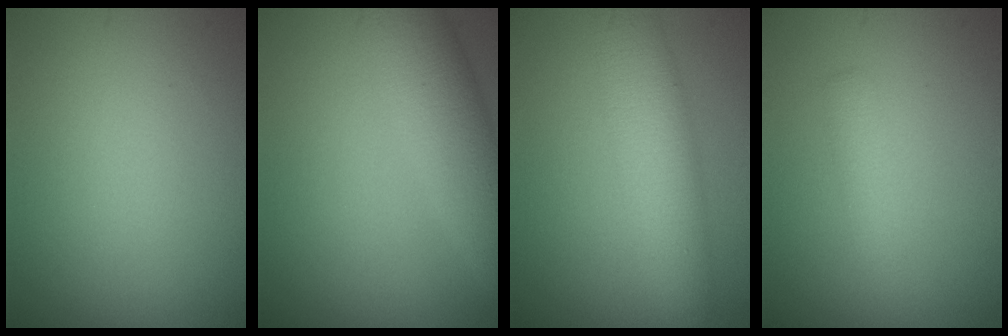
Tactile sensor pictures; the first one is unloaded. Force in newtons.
{"total": 4.9, "press": 4.9, "slide": 0.0}
{"total": 5.4, "press": 5.4, "slide": 0.1}
{"total": 1.7, "press": 1.7, "slide": 0.1}